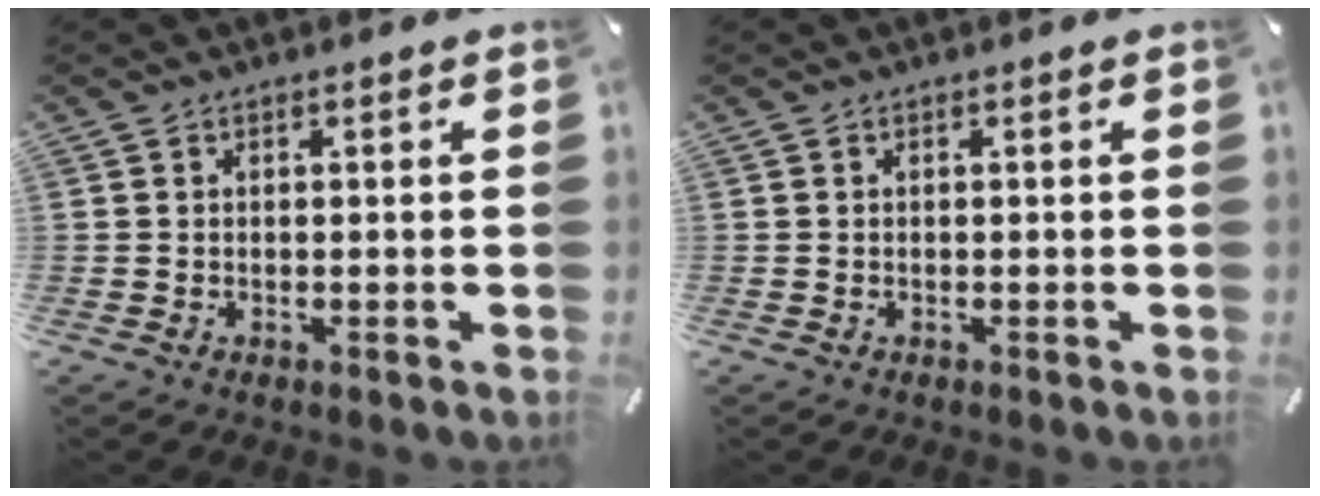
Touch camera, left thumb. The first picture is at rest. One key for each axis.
{"total": 0.0}